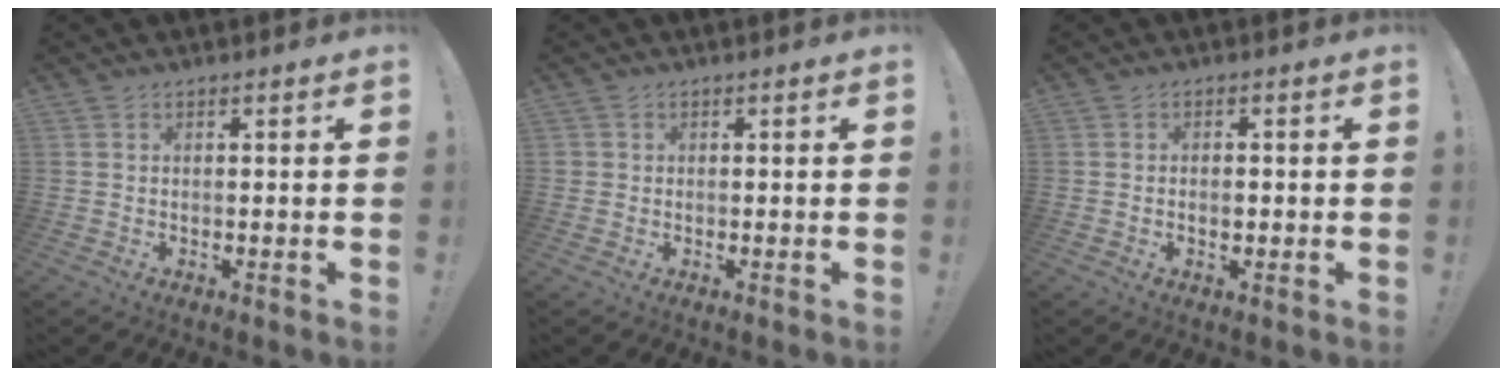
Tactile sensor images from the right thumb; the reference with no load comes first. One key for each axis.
{"total": 1.1, "fx": 0.1, "fy": 1.1, "fz": 0.2, "tx": -0.005, "ty": 0.003, "tz": 0.004}
{"total": 1.8, "fx": -0.4, "fy": 1.2, "fz": 1.3, "tx": -0.008, "ty": 0.000, "tz": -0.010}